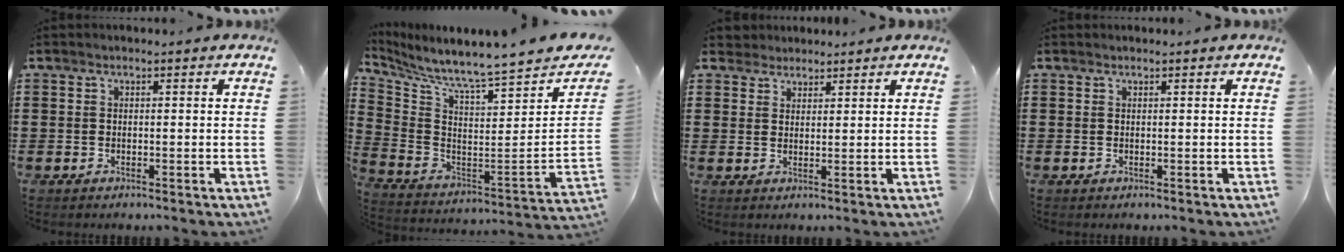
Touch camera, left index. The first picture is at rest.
{"total": 5.1, "force": [4.7, -1.2, 1.6], "torque": [-0.063, -0.070, 0.069]}
{"total": 2.6, "force": [2.3, 1.1, -0.4], "torque": [-0.001, 0.005, 0.044]}
{"total": 0.0}